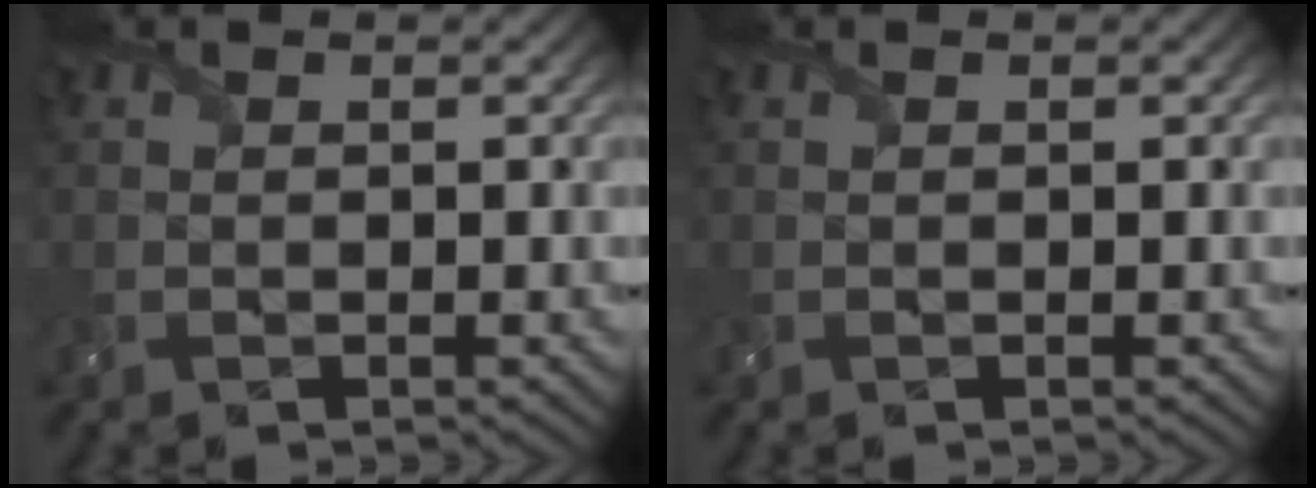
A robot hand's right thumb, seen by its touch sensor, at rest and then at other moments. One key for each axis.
{"total": 0.0}